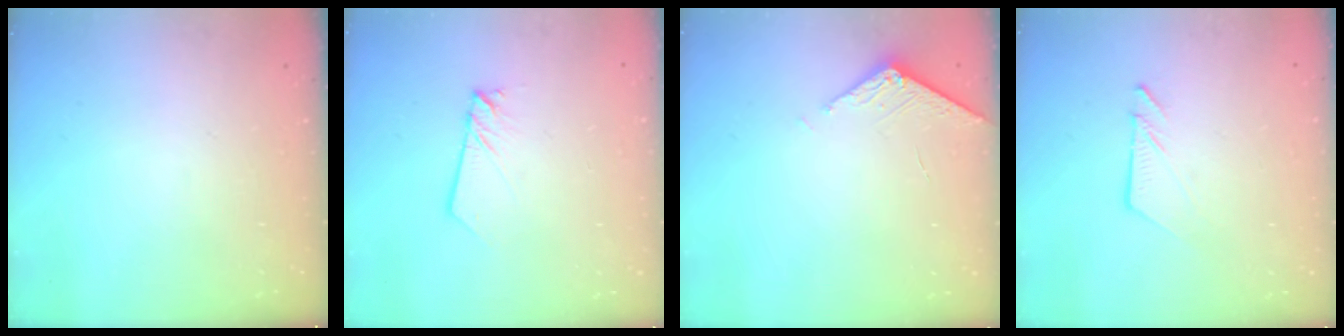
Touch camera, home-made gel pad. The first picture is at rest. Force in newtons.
{"total": 2.2, "press": 2.2, "slide": 0.1}
{"total": 3.3, "press": 3.3, "slide": 0.5}
{"total": 6.0, "press": 6.0, "slide": 0.1}